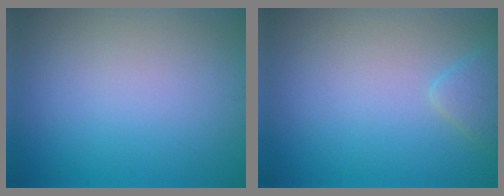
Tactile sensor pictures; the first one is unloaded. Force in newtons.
{"total": 1.7, "press": 1.7, "slide": 0.1}